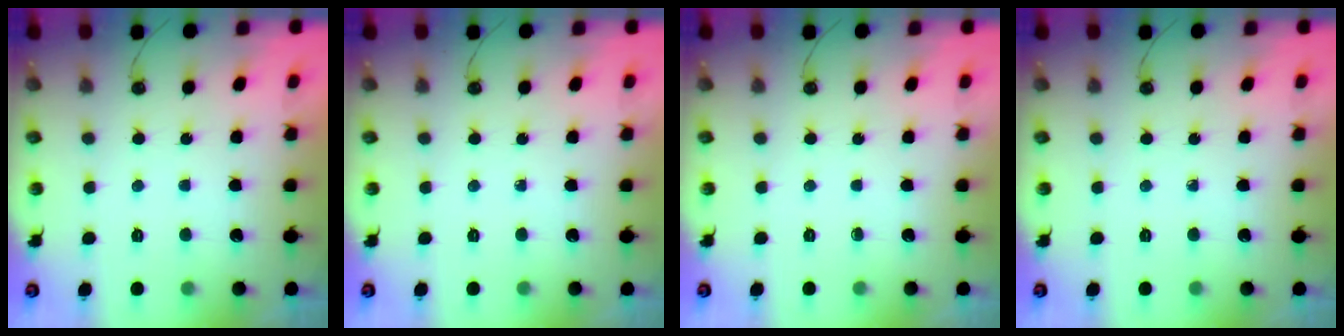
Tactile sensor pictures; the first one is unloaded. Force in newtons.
{"total": 0.0}
{"total": 0.0}
{"total": 0.0}